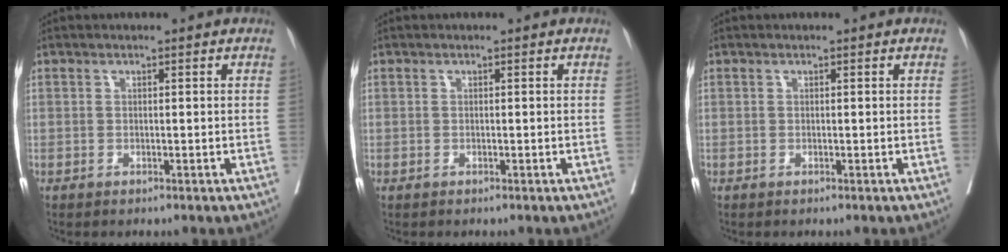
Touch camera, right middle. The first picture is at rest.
{"total": 0.0}
{"total": 0.0}